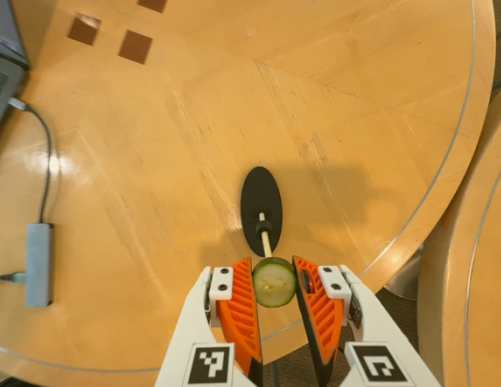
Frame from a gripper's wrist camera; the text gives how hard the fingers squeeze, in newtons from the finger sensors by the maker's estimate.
{"total": 7.7, "left": 7.8, "right": 7.5}